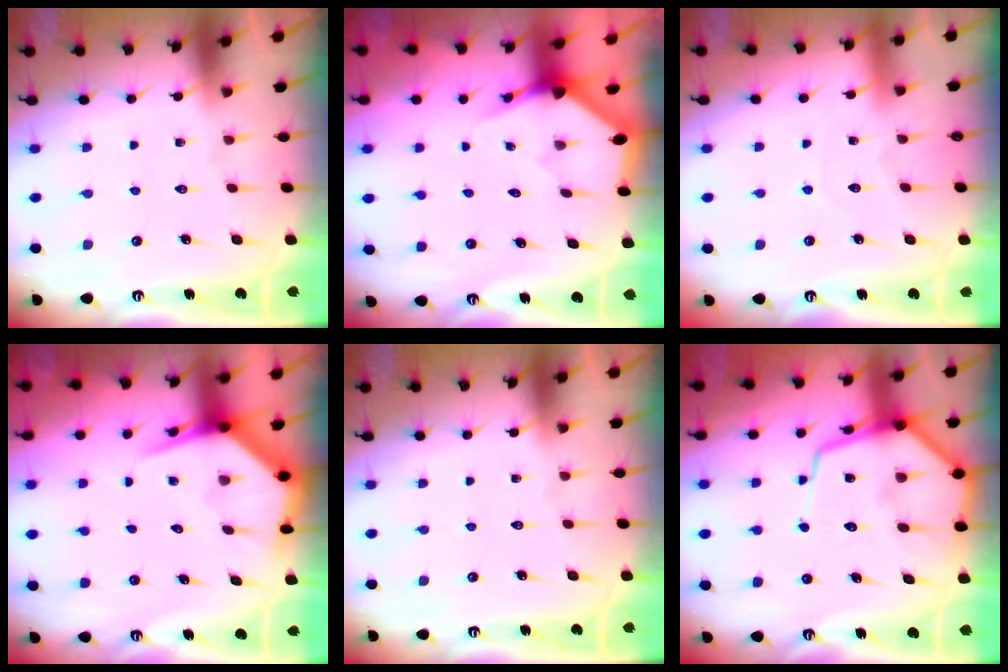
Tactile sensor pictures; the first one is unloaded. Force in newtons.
{"total": 3.5, "press": 3.5, "slide": 0.1}
{"total": 3.3, "press": 3.3, "slide": 0.3}
{"total": 5.2, "press": 5.1, "slide": 0.7}
{"total": 0.0}
{"total": 13.0, "press": 12.9, "slide": 1.2}